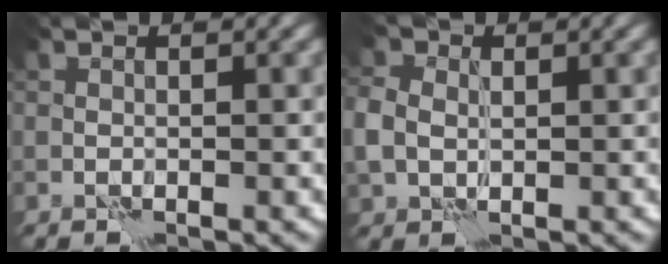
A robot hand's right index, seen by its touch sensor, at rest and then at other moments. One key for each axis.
{"total": 3.3, "fx": 0.4, "fy": 2.6, "fz": 2.0, "tx": -0.054, "ty": 0.003, "tz": 0.008}